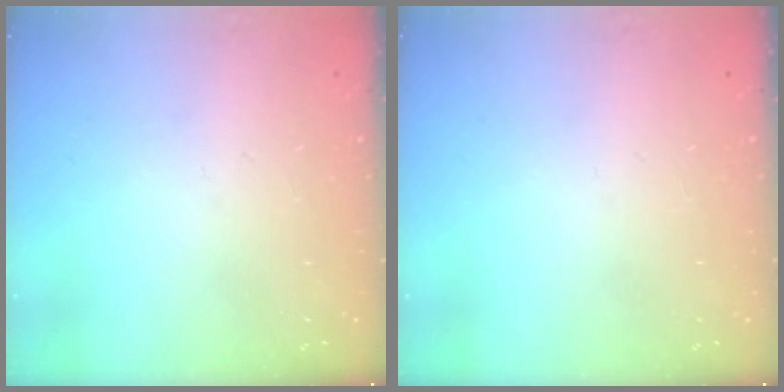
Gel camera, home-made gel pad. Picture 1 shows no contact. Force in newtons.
{"total": 0.0}